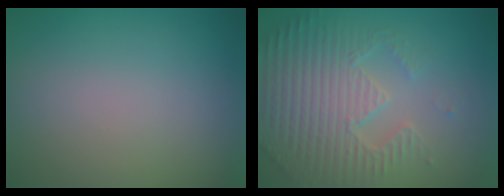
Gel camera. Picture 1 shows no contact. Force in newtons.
{"total": 4.7, "press": 4.4, "slide": 1.6}